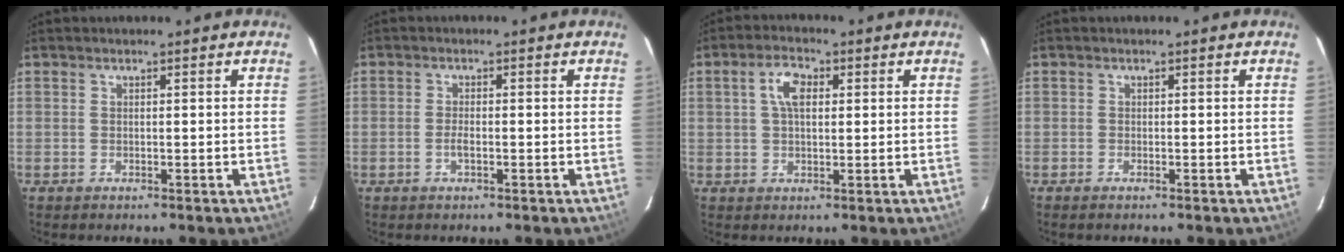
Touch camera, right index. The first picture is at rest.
{"total": 1.7, "force": [-0.7, 0.6, 1.4], "torque": [-0.031, 0.002, -0.014]}
{"total": 4.9, "force": [1.2, 2.6, 3.9], "torque": [-0.073, 0.015, 0.023]}
{"total": 0.6, "force": [-0.5, 0.2, 0.2], "torque": [-0.007, -0.002, -0.011]}